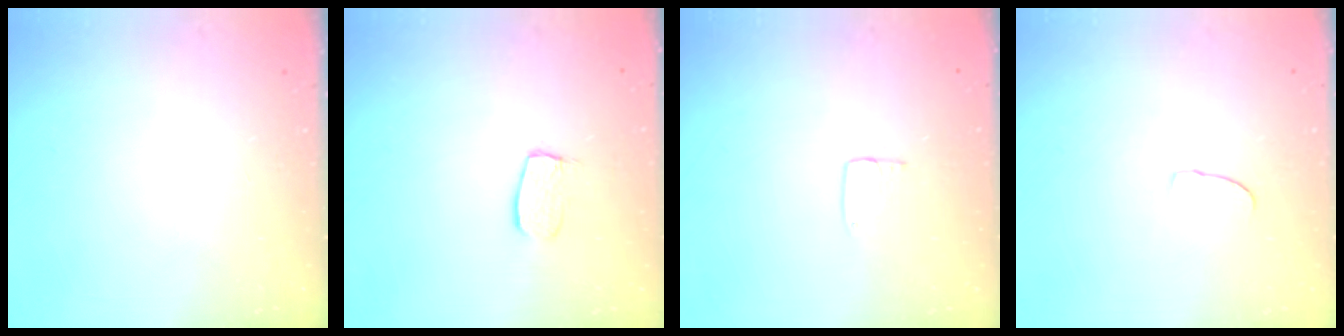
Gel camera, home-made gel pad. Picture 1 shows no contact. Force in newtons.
{"total": 6.8, "press": 6.8, "slide": 0.3}
{"total": 3.6, "press": 3.6, "slide": 0.2}
{"total": 4.2, "press": 4.2, "slide": 0.4}